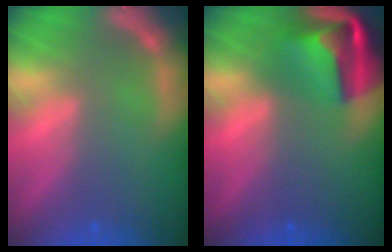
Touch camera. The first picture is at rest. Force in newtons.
{"total": 8.4}